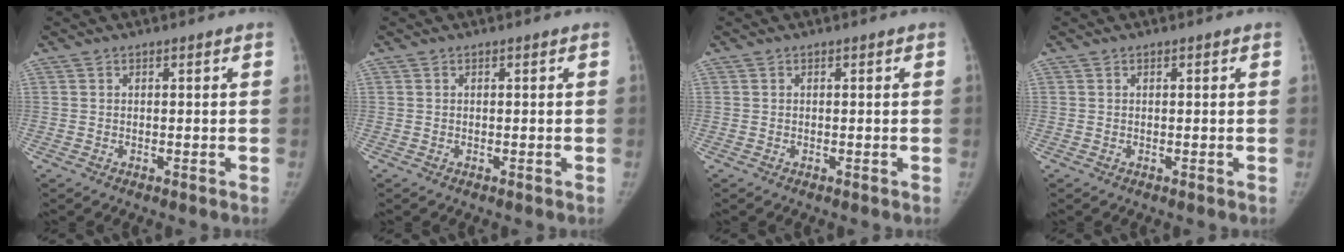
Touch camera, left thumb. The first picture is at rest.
{"total": 0.0}
{"total": 0.0}
{"total": 0.0}